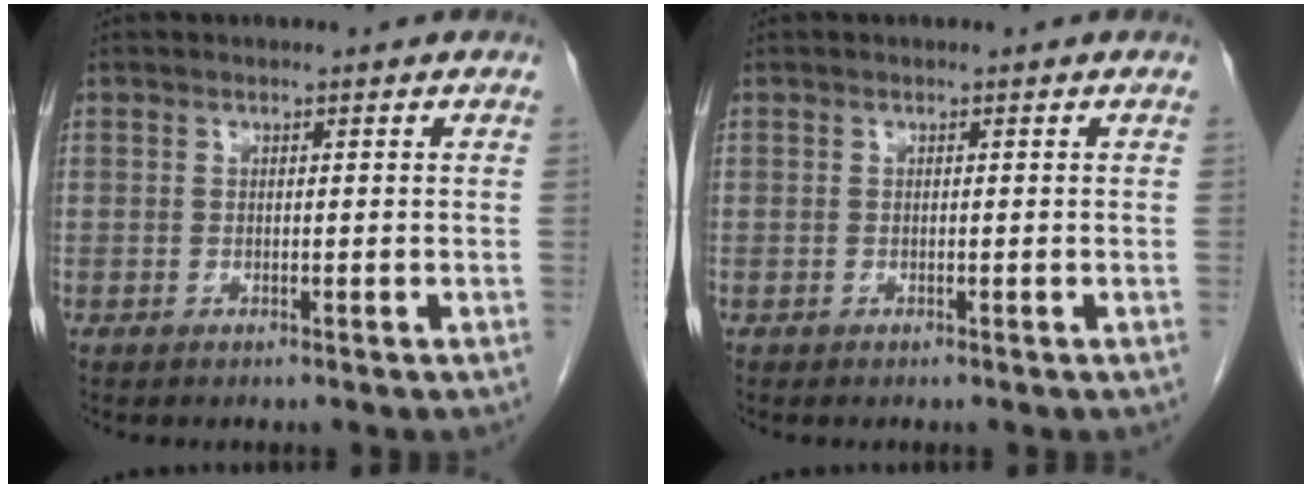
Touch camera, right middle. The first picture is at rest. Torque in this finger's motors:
{"motor_torque": [-0.33, -0.14, -0.01, -0.01]}